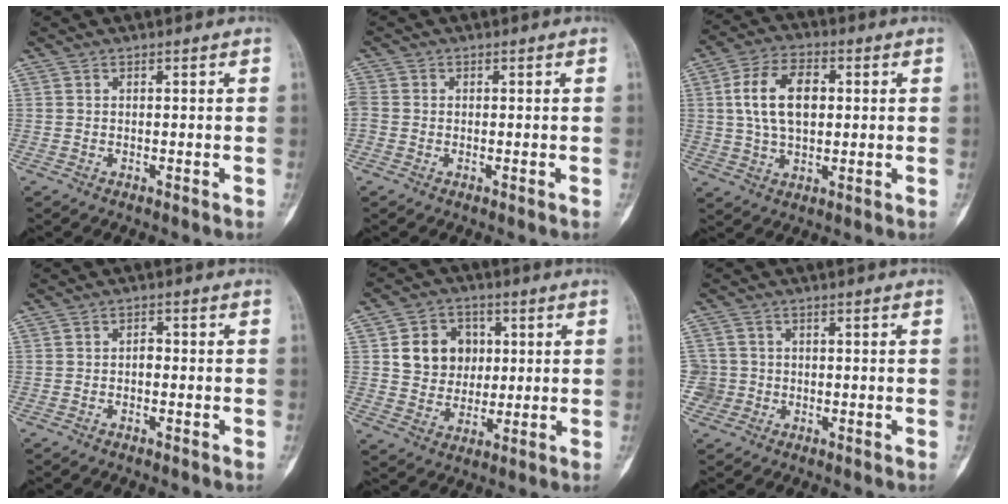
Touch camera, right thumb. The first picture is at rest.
{"total": 2.9, "force": [-0.3, 2.5, 1.5], "torque": [-0.040, 0.004, -0.008]}
{"total": 11.4, "force": [1.7, 6.9, 8.9], "torque": [-0.151, 0.010, 0.030]}
{"total": 1.6, "force": [-0.5, 1.0, 1.1], "torque": [-0.011, 0.008, -0.011]}
{"total": 10.3, "force": [2.2, 8.9, 4.8], "torque": [-0.031, -0.004, 0.040]}
{"total": 3.4, "force": [-0.7, 3.3, -0.3], "torque": [0.024, 0.013, -0.018]}